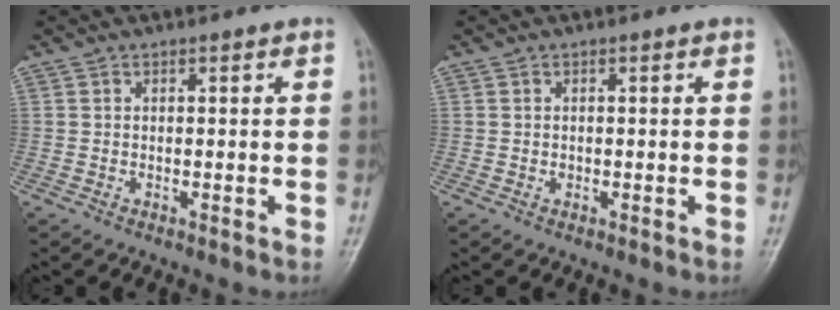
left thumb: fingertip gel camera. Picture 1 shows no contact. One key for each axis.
{"total": 0.6, "fx": 0.0, "fy": 0.5, "fz": 0.3, "tx": 0.001, "ty": 0.002, "tz": -0.002}